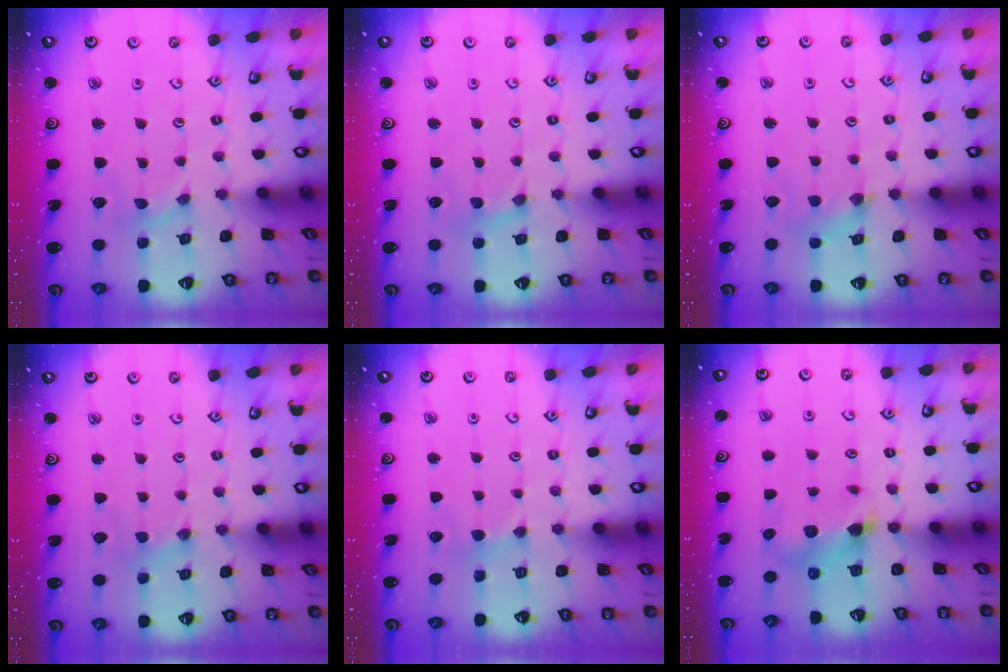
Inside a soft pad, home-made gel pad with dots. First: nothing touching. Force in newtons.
{"total": 0.7, "press": 0.7, "slide": 0.1}
{"total": 5.0, "press": 5.0, "slide": 0.5}
{"total": 1.9, "press": 1.8, "slide": 0.3}
{"total": 2.4, "press": 2.4, "slide": 0.3}
{"total": 6.1, "press": 6.0, "slide": 0.5}